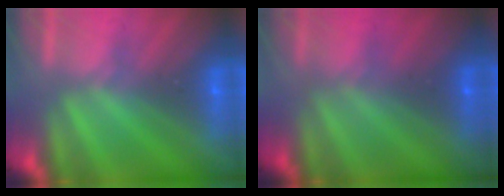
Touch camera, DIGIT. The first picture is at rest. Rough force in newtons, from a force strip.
{"total": 1.8}